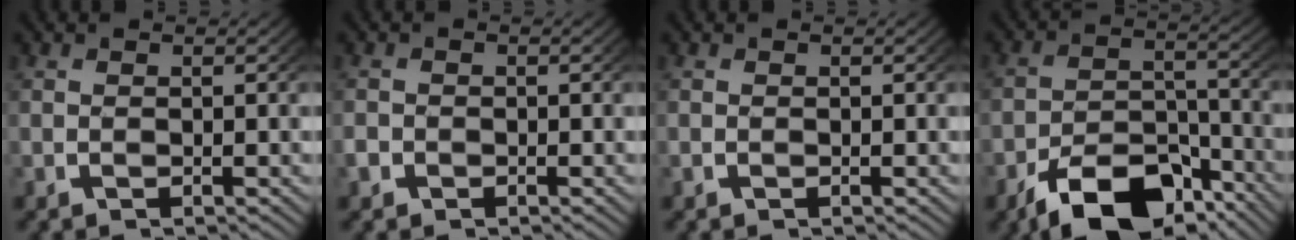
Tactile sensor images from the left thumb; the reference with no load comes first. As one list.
[{"total": 1.3, "force": [-0.6, 1.1, 0.3], "torque": [-0.011, -0.003, -0.014]}, {"total": 0.0}, {"total": 10.1, "force": [-6.7, 5.1, 5.6], "torque": [-0.100, -0.038, -0.097]}]